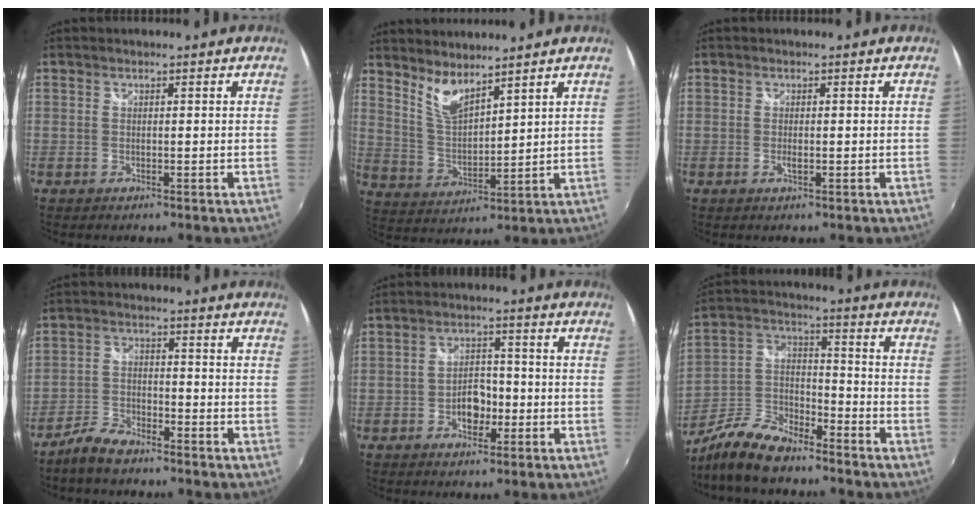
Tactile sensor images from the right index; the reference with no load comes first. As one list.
[{"total": 6.8, "force": [5.5, 1.7, 3.7], "torque": [-0.072, -0.008, 0.114]}, {"total": 1.1, "force": [-0.3, 0.3, 1.0], "torque": [-0.019, -0.002, -0.006]}, {"total": 6.2, "force": [-5.2, 1.9, 2.7], "torque": [-0.069, 0.003, -0.104]}, {"total": 4.9, "force": [-2.1, 3.2, 3.0], "torque": [-0.055, 0.009, -0.030]}, {"total": 13.5, "force": [-9.9, 5.1, 7.6], "torque": [-0.174, -0.007, -0.190]}]